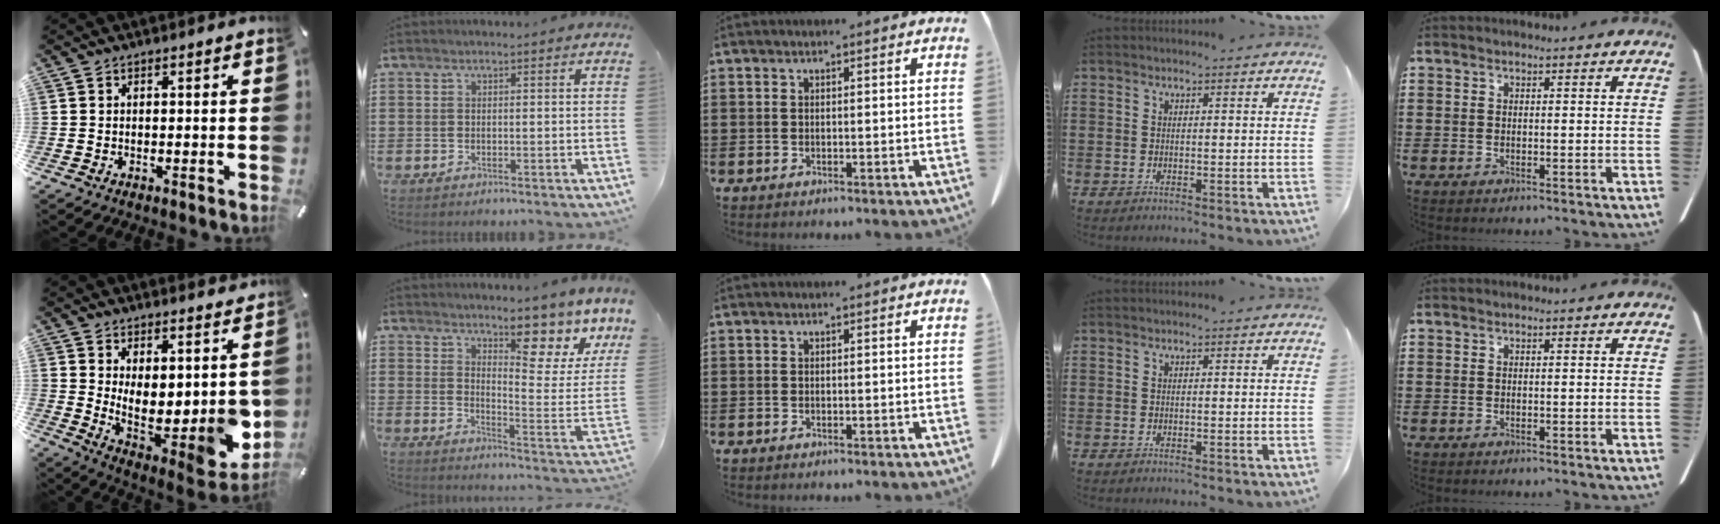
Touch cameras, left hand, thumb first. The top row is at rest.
{"thumb": {"total": 8.7, "force": [1.2, 5.1, 6.9], "torque": [-0.061, -0.052, 0.035]}, "index": {"total": 10.2, "force": [7.9, 2.4, 6.0], "torque": [-0.081, -0.076, 0.126]}}